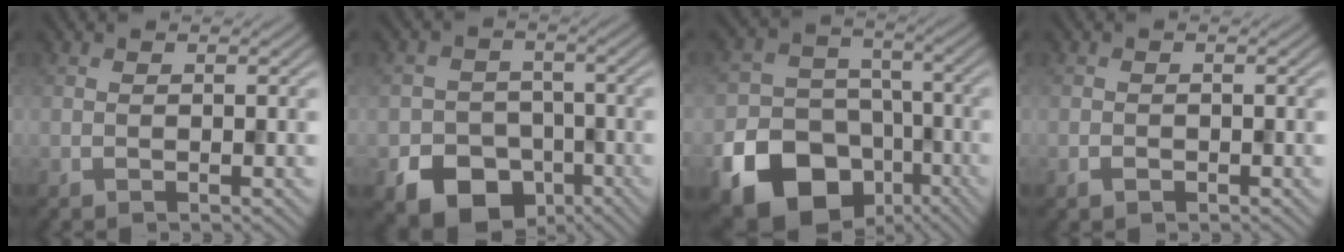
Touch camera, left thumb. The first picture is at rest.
{"total": 10.0, "force": [-5.3, 7.4, 4.1], "torque": [-0.073, -0.028, -0.099]}
{"total": 20.0, "force": [-10.2, 15.7, 7.2], "torque": [-0.155, -0.078, -0.173]}
{"total": 1.0, "force": [-0.6, 0.7, 0.4], "torque": [-0.007, -0.002, -0.012]}